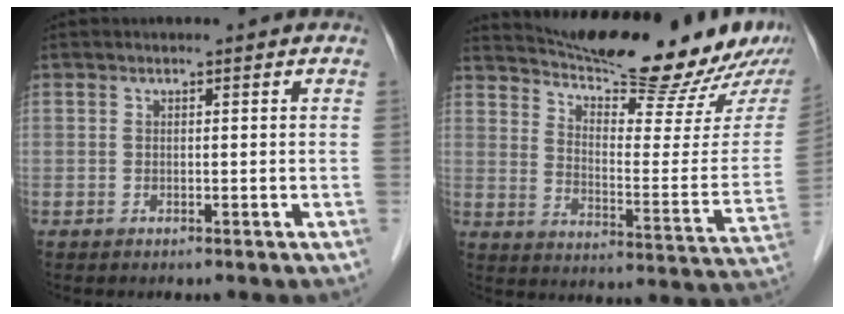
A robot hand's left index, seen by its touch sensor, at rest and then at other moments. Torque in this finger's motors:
{"motor_torque": [1.01, -1.13, 0.07, 0.00]}